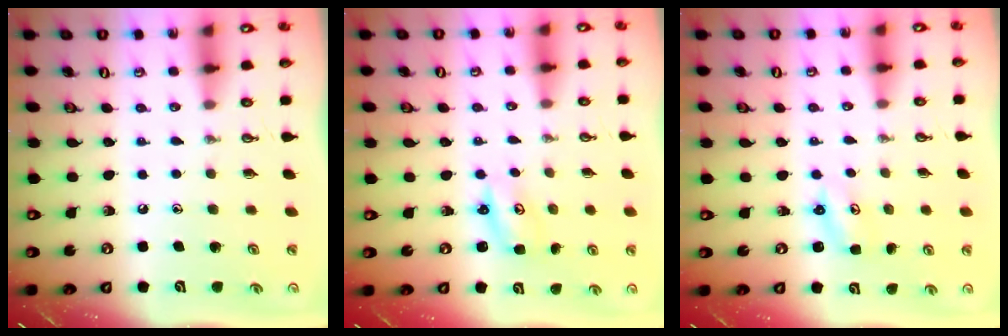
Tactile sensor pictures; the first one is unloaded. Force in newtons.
{"total": 2.6, "press": 2.6, "slide": 0.2}
{"total": 2.4, "press": 2.4, "slide": 0.2}